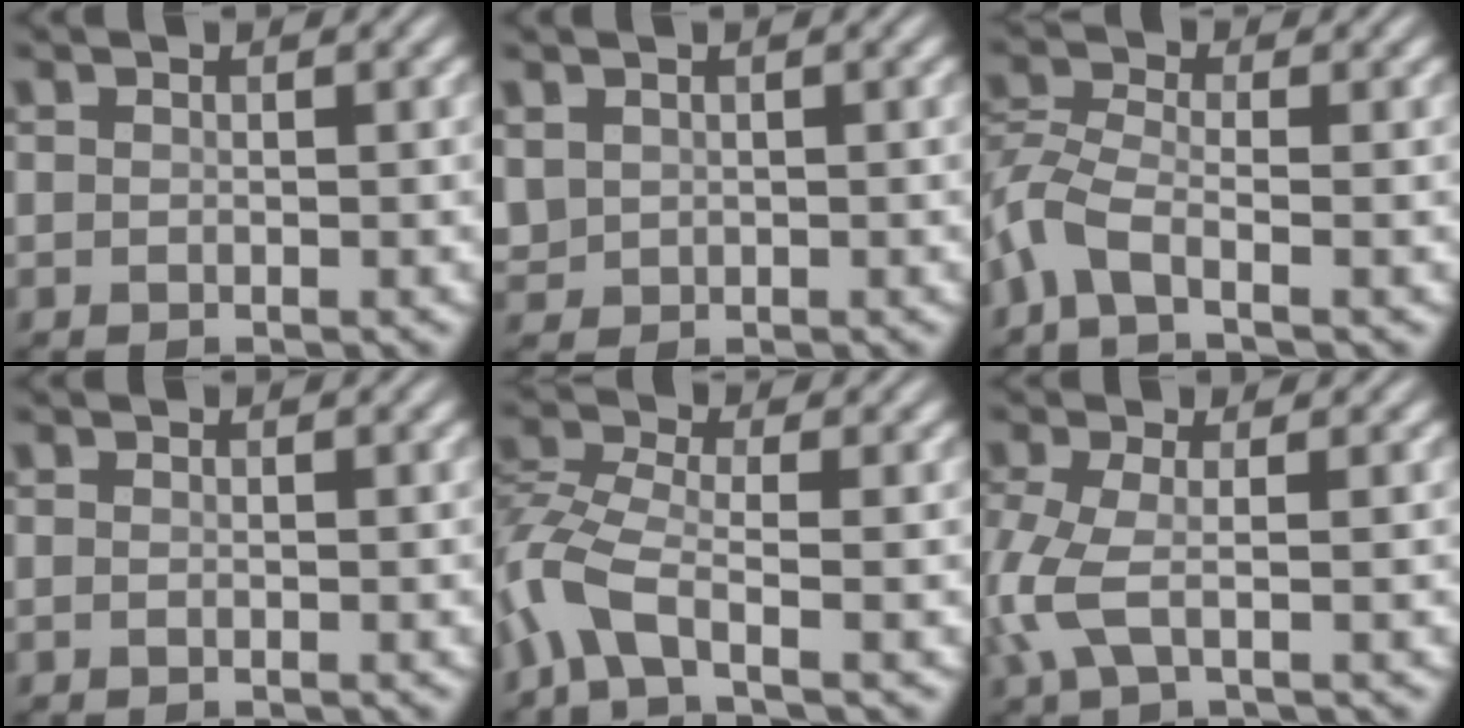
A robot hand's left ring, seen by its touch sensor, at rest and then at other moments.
{"total": 1.4, "force": [0.6, 1.2, 0.4], "torque": [-0.015, -0.002, 0.018]}
{"total": 3.6, "force": [-2.3, 1.1, 2.5], "torque": [-0.067, 0.000, -0.063]}
{"total": 0.0}
{"total": 4.6, "force": [-2.6, 1.4, 3.6], "torque": [-0.092, -0.002, -0.070]}
{"total": 3.7, "force": [-0.8, 1.2, 3.5], "torque": [-0.100, -0.005, -0.022]}